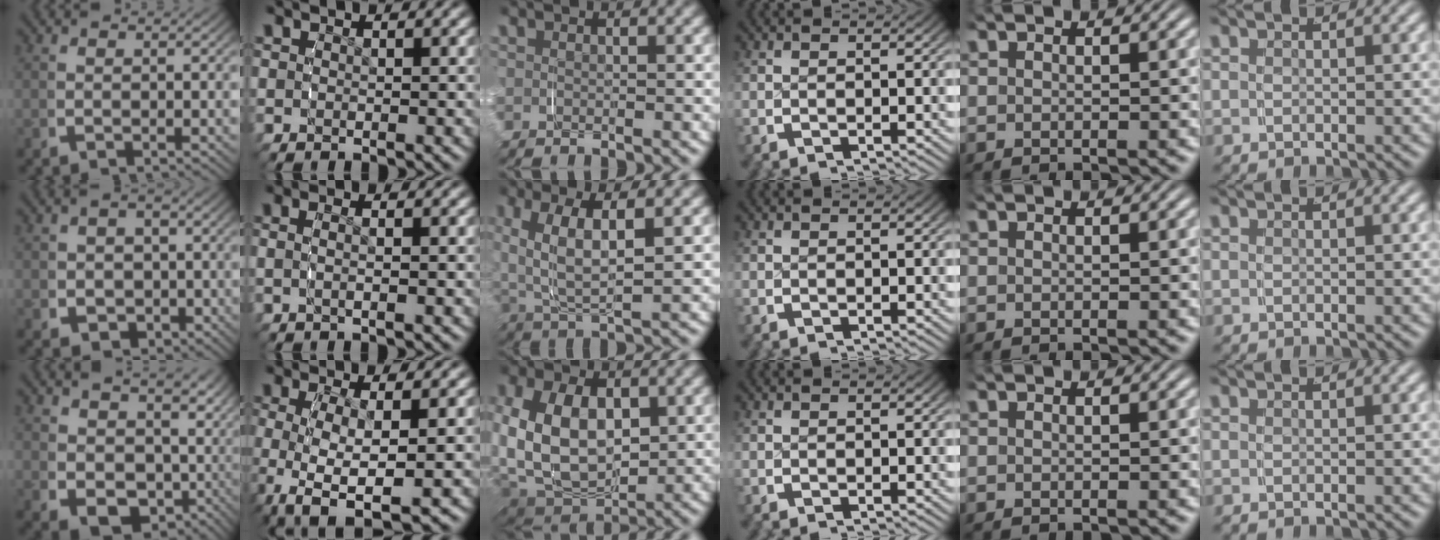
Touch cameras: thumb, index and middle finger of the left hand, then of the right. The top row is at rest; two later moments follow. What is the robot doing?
{"motion": "grasp_and_lifting", "object": "shirt"}